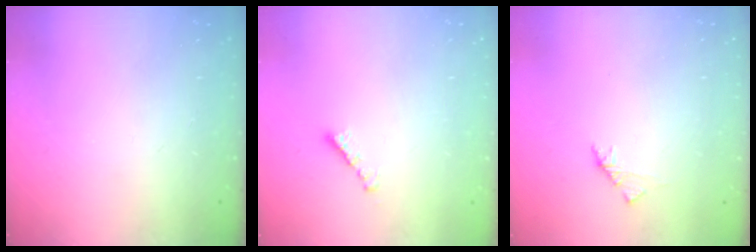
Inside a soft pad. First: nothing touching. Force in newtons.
{"total": 2.3, "press": 2.3, "slide": 0.2}
{"total": 1.7, "press": 1.6, "slide": 0.5}